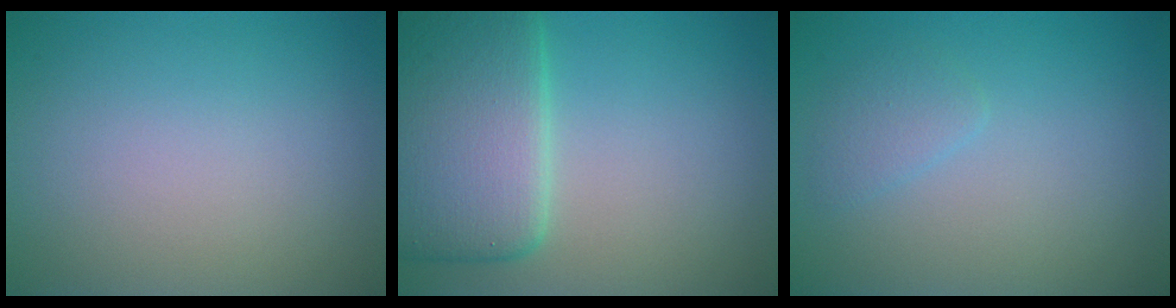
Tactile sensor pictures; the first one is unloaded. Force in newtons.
{"total": 8.9, "press": 8.9, "slide": 0.3}
{"total": 1.3, "press": 1.3, "slide": 0.1}